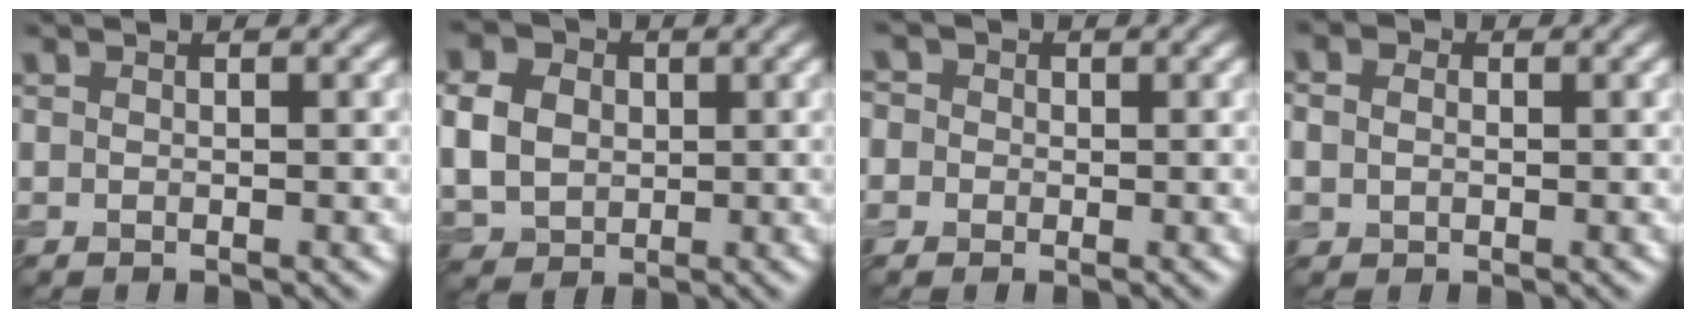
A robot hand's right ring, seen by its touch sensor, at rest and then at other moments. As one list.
[{"total": 6.2, "force": [0.8, 5.1, 3.4], "torque": [-0.089, 0.007, 0.008]}, {"total": 4.7, "force": [1.2, 4.1, 1.8], "torque": [-0.034, 0.034, -0.013]}, {"total": 3.4, "force": [1.0, 2.7, 1.8], "torque": [-0.026, 0.017, -0.015]}]